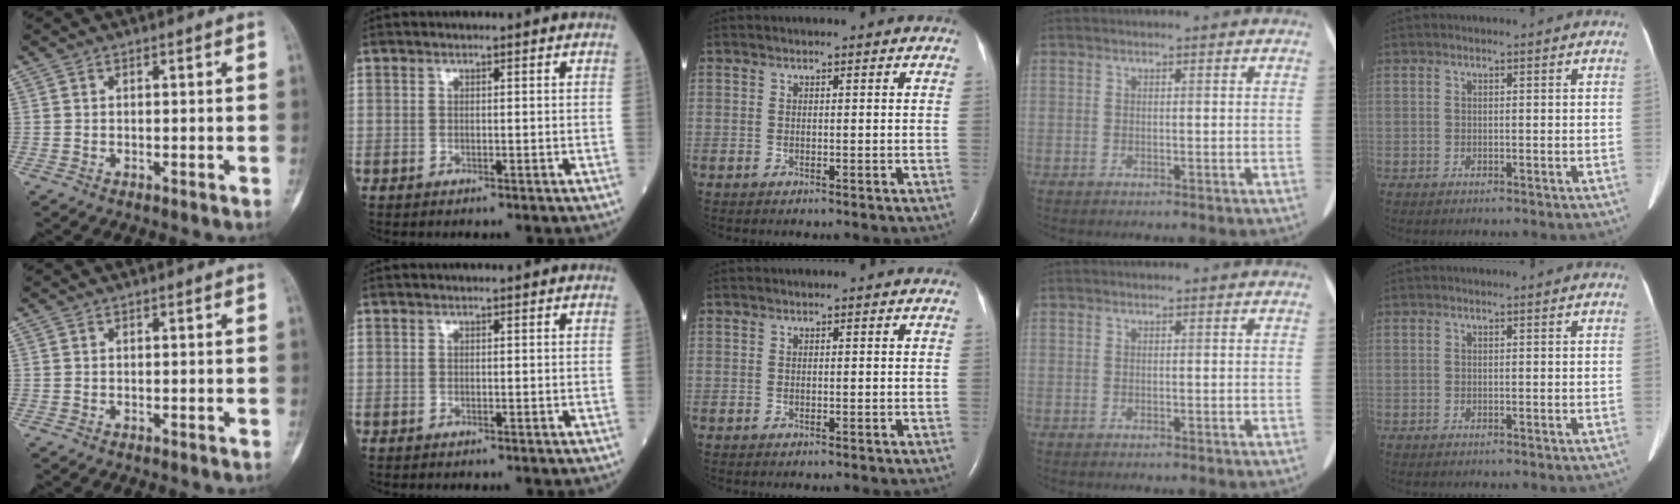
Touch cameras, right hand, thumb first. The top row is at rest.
{}